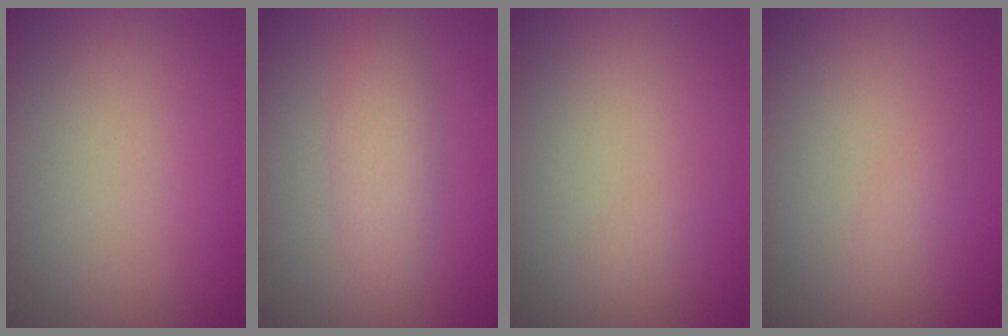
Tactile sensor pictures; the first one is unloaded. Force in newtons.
{"total": 2.9, "press": 2.9, "slide": 0.1}
{"total": 0.6, "press": 0.5, "slide": 0.1}
{"total": 0.8, "press": 0.8, "slide": 0.0}